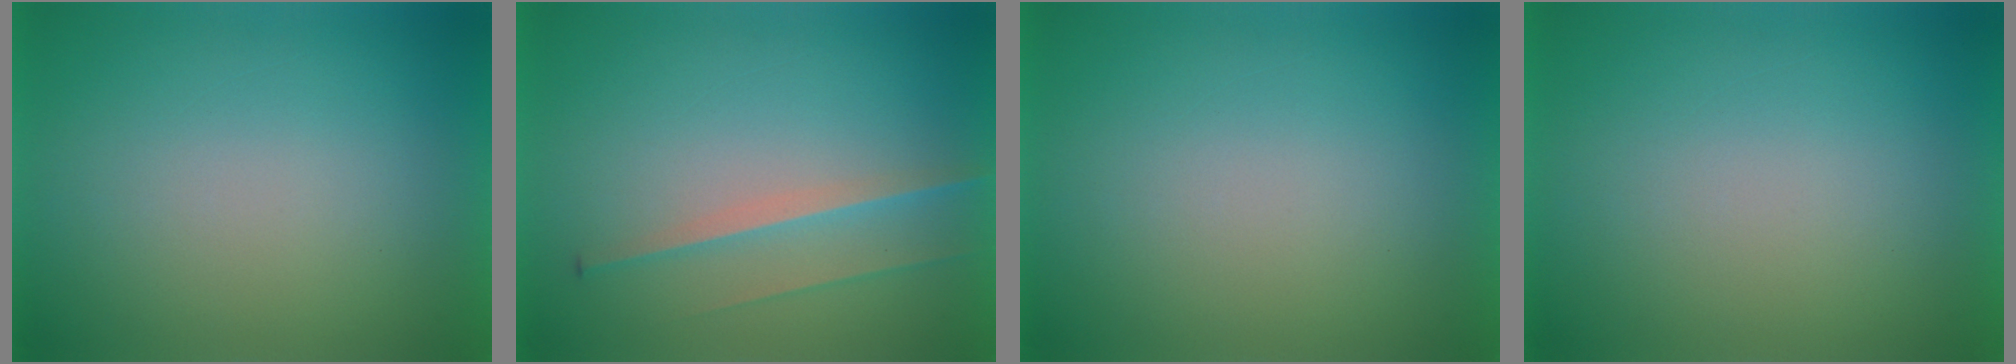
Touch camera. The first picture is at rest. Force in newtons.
{"total": 2.8}
{"total": 1.2}
{"total": 0.0}